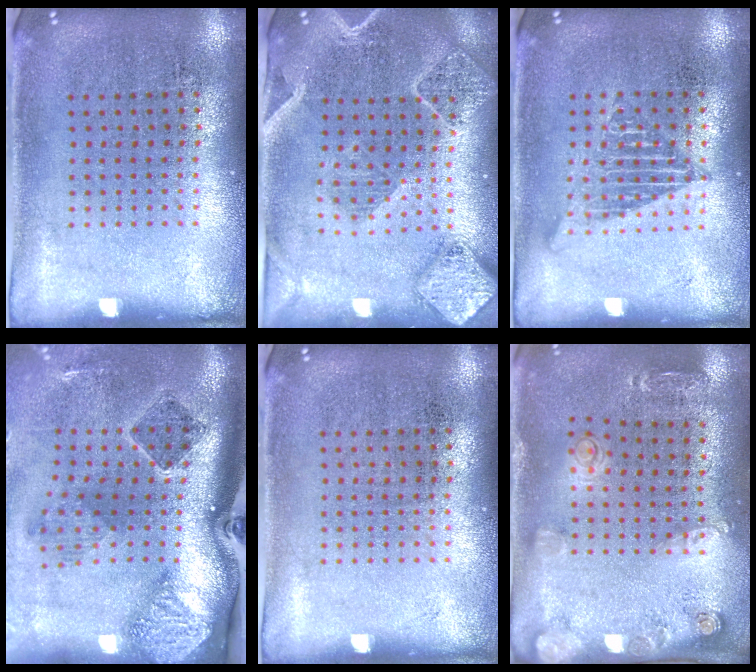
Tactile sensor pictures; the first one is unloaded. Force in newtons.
{"total": 2.4, "press": 2.2, "slide": 0.9}
{"total": 1.3, "press": 1.3, "slide": 0.1}
{"total": 2.7, "press": 1.8, "slide": 2.1}
{"total": 0.0}
{"total": 1.5, "press": 1.4, "slide": 0.7}